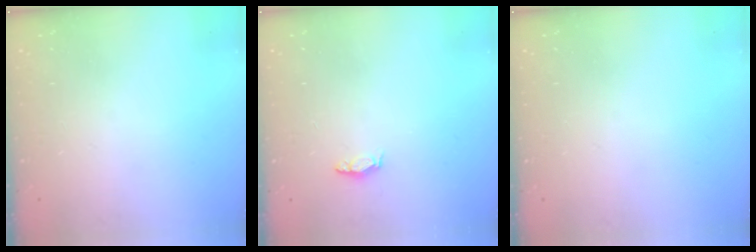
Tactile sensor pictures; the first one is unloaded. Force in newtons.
{"total": 3.4, "press": 2.6, "slide": 2.1}
{"total": 0.0}